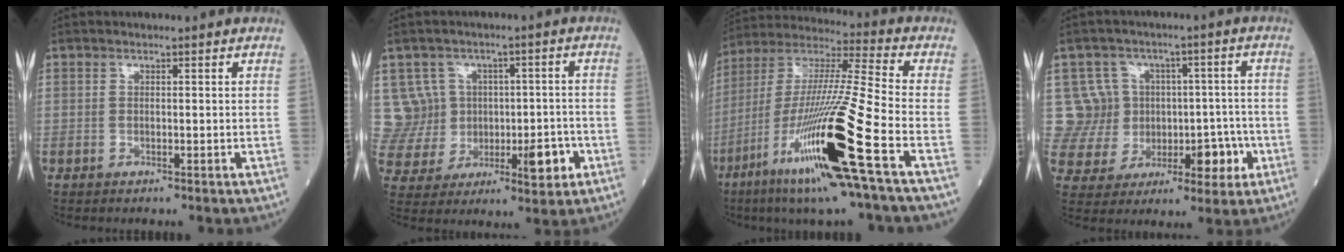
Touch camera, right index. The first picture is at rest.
{"total": 10.1, "force": [0.7, 9.7, 2.9], "torque": [-0.044, 0.054, 0.038]}
{"total": 21.8, "force": [-9.1, -0.7, 19.8], "torque": [-0.405, -0.045, -0.174]}
{"total": 10.4, "force": [0.2, 10.0, 2.7], "torque": [-0.032, 0.058, 0.027]}